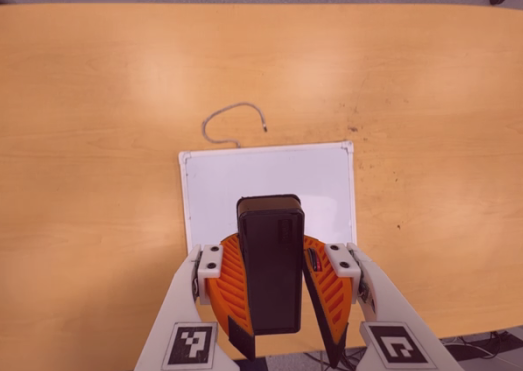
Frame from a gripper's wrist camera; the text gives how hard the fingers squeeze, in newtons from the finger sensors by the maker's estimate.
{"total": 9.9, "left": 10.1, "right": 9.7}